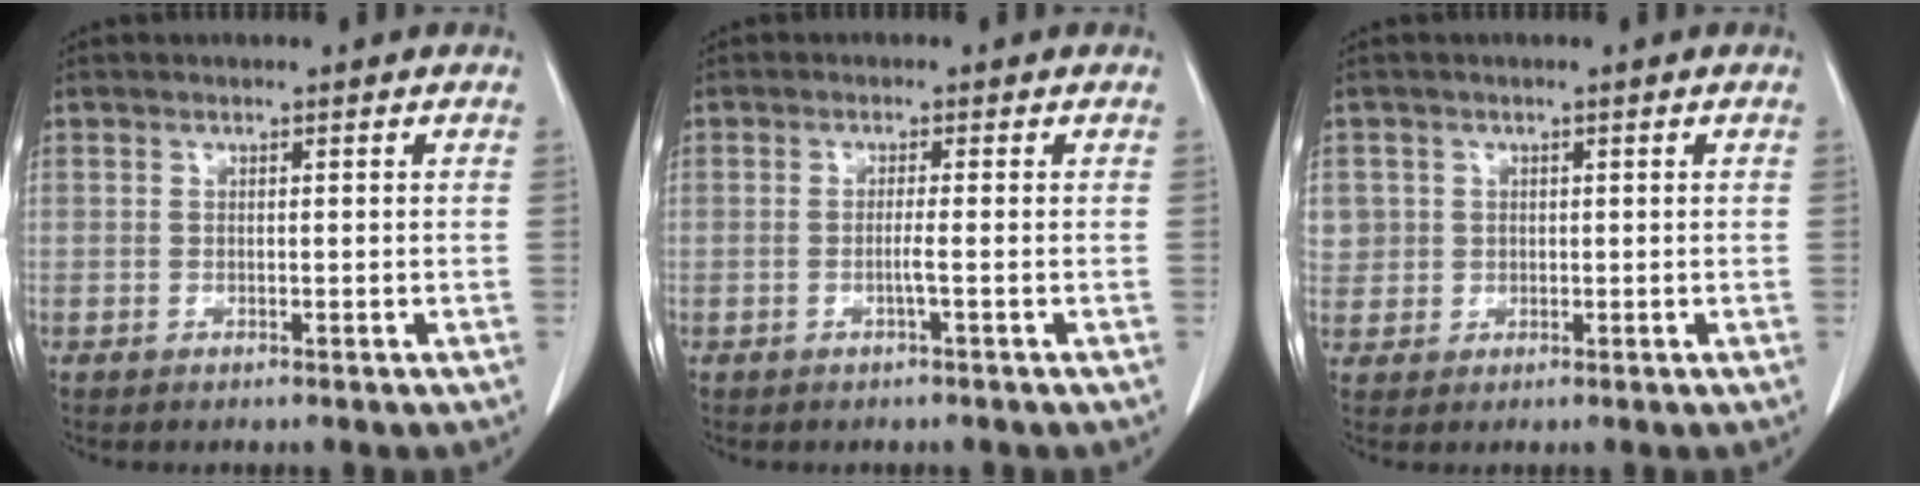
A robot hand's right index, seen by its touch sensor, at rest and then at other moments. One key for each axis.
{"total": 1.3, "fx": -0.4, "fy": -0.4, "fz": 1.2, "tx": -0.019, "ty": 0.002, "tz": -0.008}
{"total": 3.1, "fx": 0.8, "fy": 3.0, "fz": 0.0, "tx": 0.019, "ty": 0.006, "tz": 0.019}